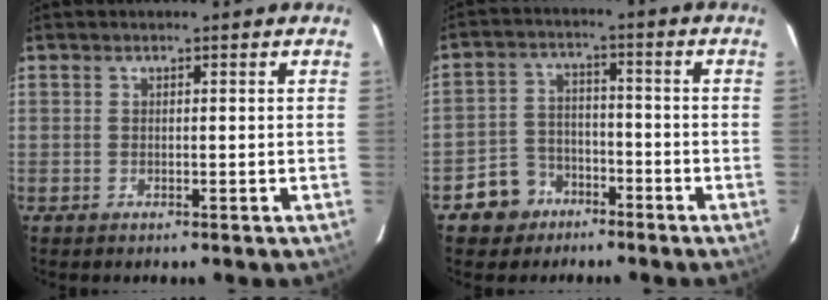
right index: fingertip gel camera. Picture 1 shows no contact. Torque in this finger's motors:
{"motor_torque": [-0.02, -0.14, -0.22, -0.11]}